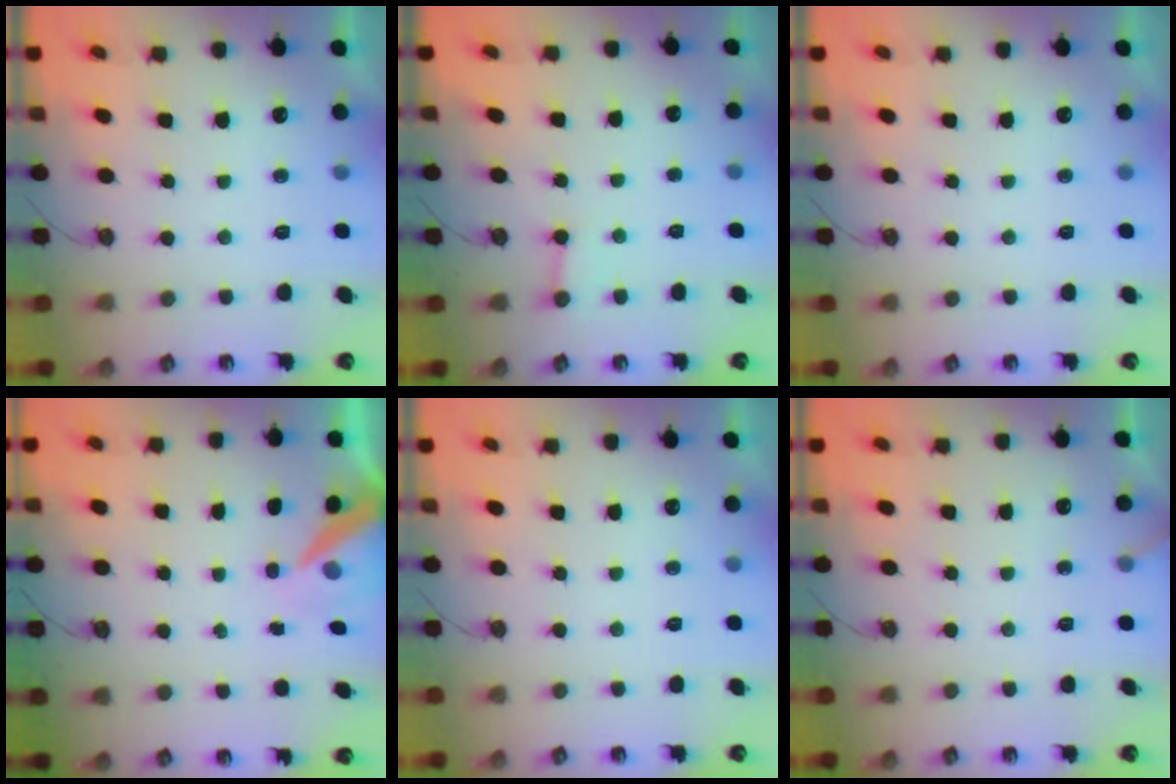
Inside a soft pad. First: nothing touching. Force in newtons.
{"total": 2.4, "press": 2.4, "slide": 0.4}
{"total": 0.0}
{"total": 8.4, "press": 8.3, "slide": 1.0}
{"total": 0.0}
{"total": 2.4, "press": 2.4, "slide": 0.2}